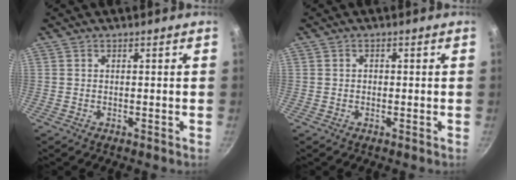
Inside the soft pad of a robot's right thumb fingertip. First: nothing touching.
{"total": 0.8, "force": [-0.1, 0.7, 0.4], "torque": [-0.004, 0.004, -0.001]}